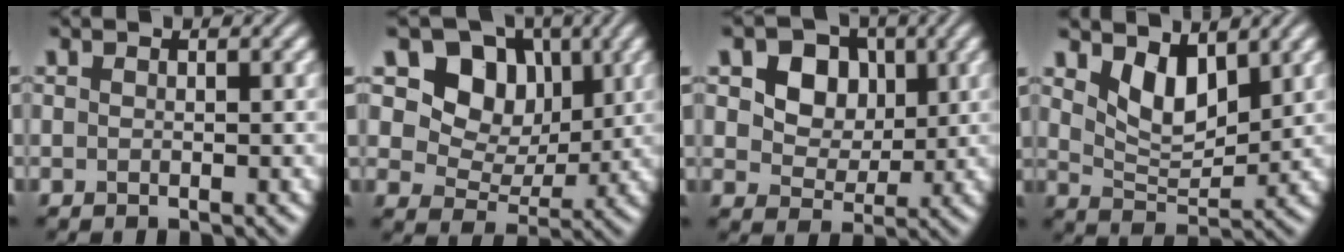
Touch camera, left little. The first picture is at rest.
{"total": 8.4, "force": [3.3, 6.5, 4.2], "torque": [-0.081, -0.004, 0.063]}
{"total": 7.3, "force": [2.8, 5.6, 3.7], "torque": [-0.082, 0.006, 0.048]}
{"total": 4.1, "force": [2.3, 2.0, 2.7], "torque": [-0.060, -0.011, 0.043]}